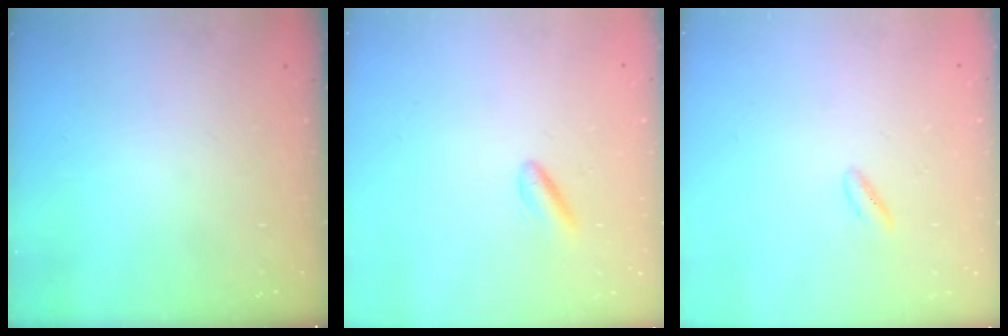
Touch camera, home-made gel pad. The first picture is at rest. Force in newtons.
{"total": 2.4, "press": 2.3, "slide": 0.9}
{"total": 1.7, "press": 1.4, "slide": 0.9}